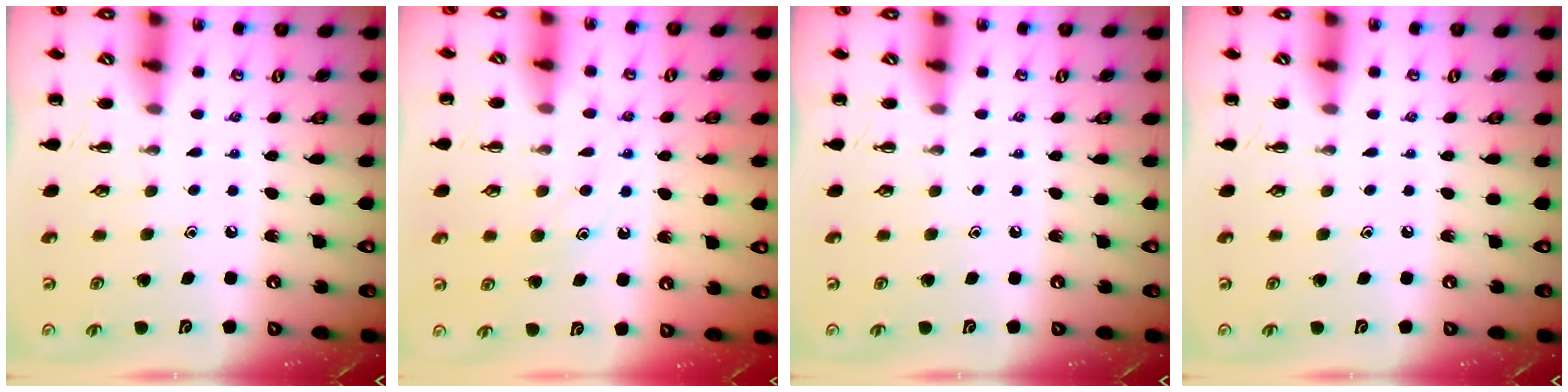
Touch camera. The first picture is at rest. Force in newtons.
{"total": 10.3, "press": 10.3, "slide": 0.7}
{"total": 0.0}
{"total": 0.0}